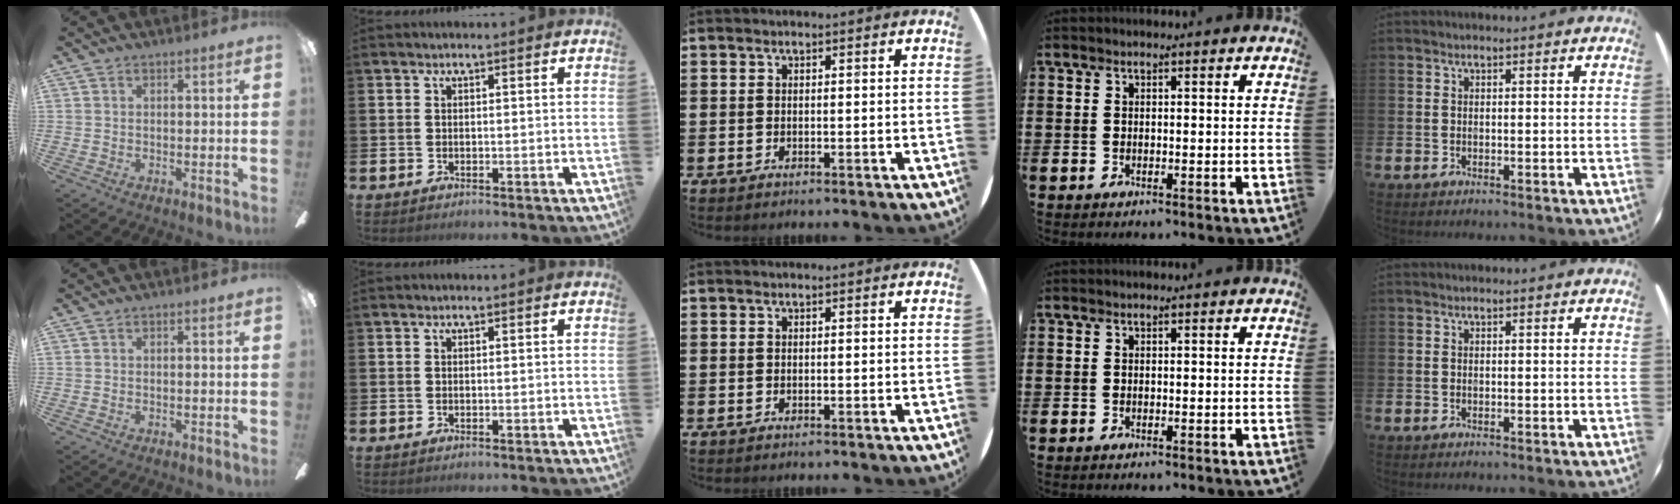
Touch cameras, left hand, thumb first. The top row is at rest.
{}